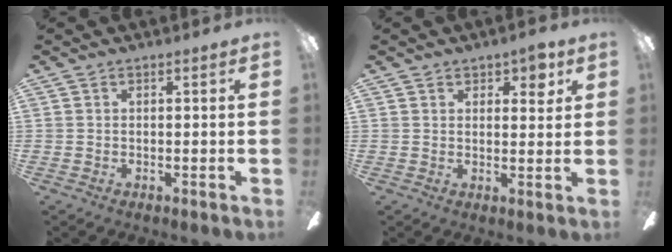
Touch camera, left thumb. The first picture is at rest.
{"total": 4.2, "force": [2.7, 2.1, 2.3], "torque": [-0.018, -0.006, 0.043]}